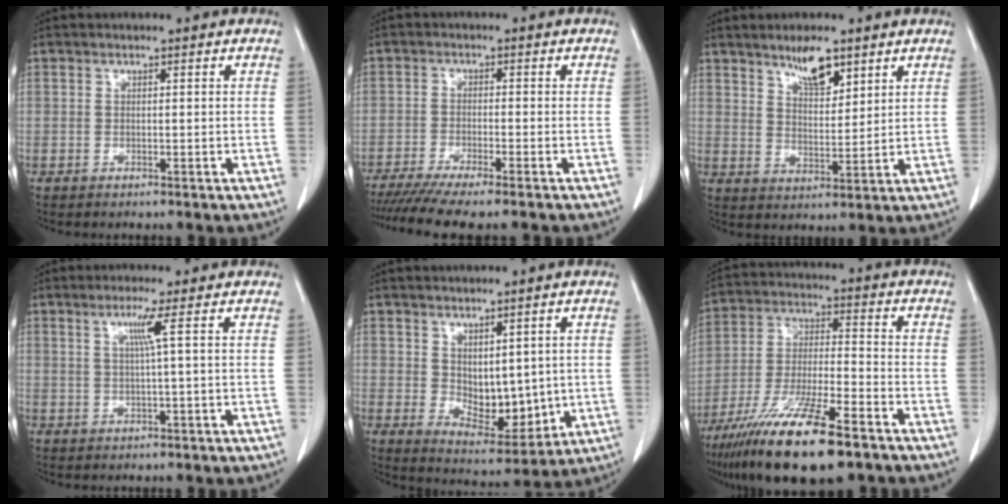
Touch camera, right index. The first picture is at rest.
{"total": 9.2, "force": [-7.8, 0.0, 4.9], "torque": [-0.066, -0.017, -0.123]}
{"total": 6.2, "force": [4.5, 1.8, 4.0], "torque": [-0.070, -0.002, 0.081]}
{"total": 3.1, "force": [1.1, -1.1, 2.6], "torque": [-0.053, -0.004, 0.023]}
{"total": 8.3, "force": [0.5, 4.4, 7.0], "torque": [-0.097, -0.008, 0.031]}
{"total": 17.3, "force": [-11.5, 2.8, 12.7], "torque": [-0.238, -0.041, -0.208]}